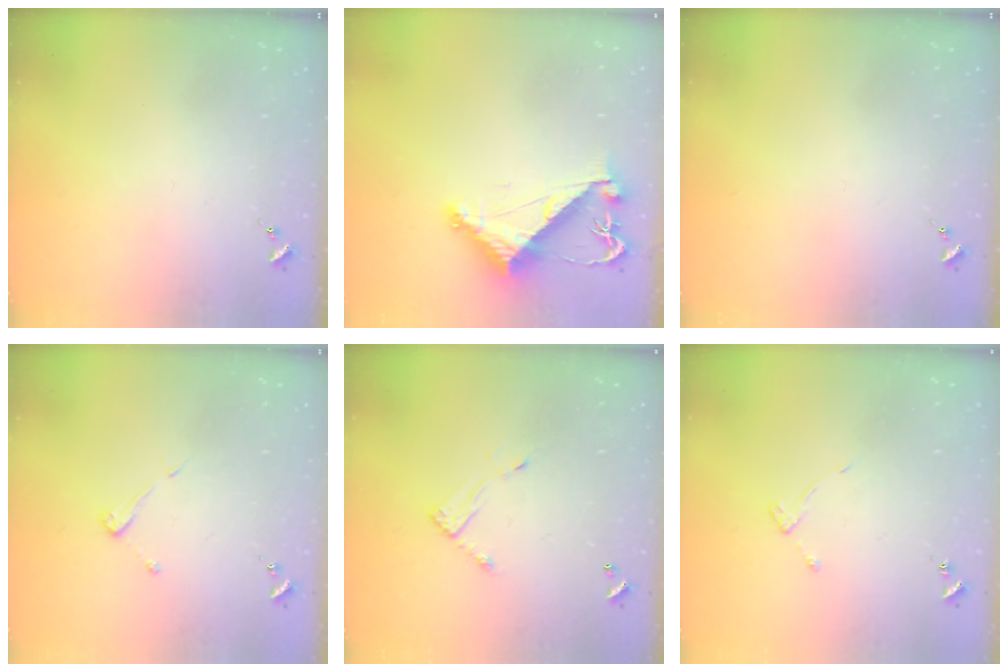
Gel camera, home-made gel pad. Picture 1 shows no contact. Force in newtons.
{"total": 8.0, "press": 8.0, "slide": 0.7}
{"total": 0.0}
{"total": 3.9, "press": 3.9, "slide": 0.4}
{"total": 7.1, "press": 7.1, "slide": 0.5}
{"total": 3.6, "press": 3.6, "slide": 0.6}